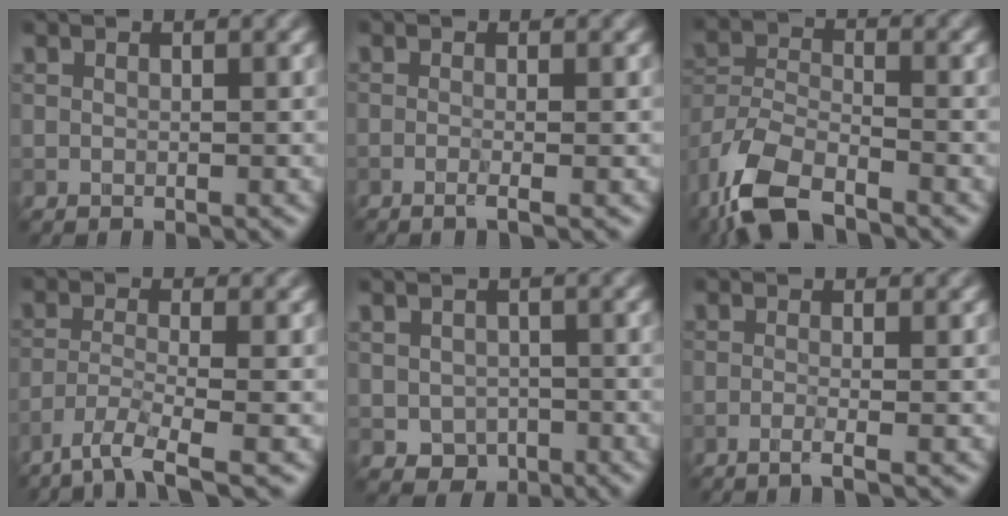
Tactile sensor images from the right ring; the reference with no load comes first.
{"total": 1.4, "force": [-0.4, 0.4, 1.3], "torque": [-0.011, -0.005, -0.017]}
{"total": 7.8, "force": [-5.6, 3.1, 4.4], "torque": [-0.088, -0.006, -0.121]}
{"total": 4.5, "force": [-3.3, 0.7, 3.0], "torque": [-0.052, -0.007, -0.070]}
{"total": 2.7, "force": [-0.7, 2.3, 1.2], "torque": [-0.016, -0.006, -0.014]}
{"total": 1.6, "force": [-0.8, 0.3, 1.4], "torque": [-0.016, -0.001, -0.024]}